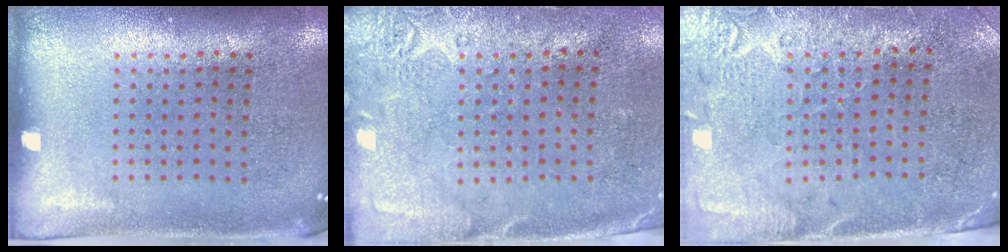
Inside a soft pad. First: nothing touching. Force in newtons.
{"total": 2.7, "press": 2.2, "slide": 1.6}
{"total": 2.8, "press": 2.5, "slide": 1.3}